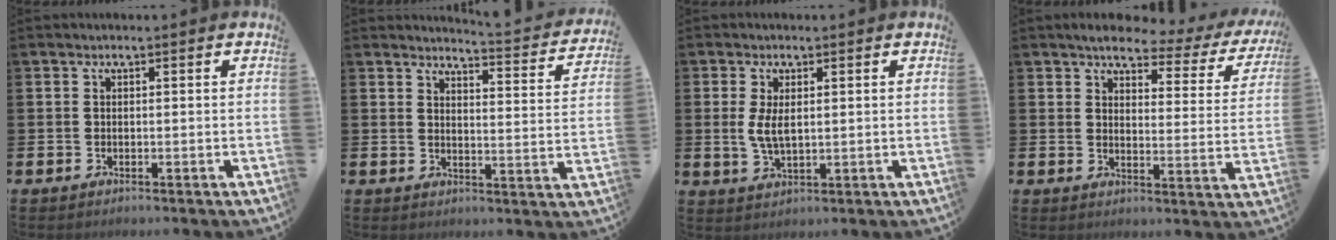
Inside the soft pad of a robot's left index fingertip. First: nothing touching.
{"total": 3.8, "force": [3.7, -0.1, 0.6], "torque": [-0.010, -0.041, 0.057]}
{"total": 3.9, "force": [0.8, 1.7, 3.4], "torque": [-0.059, 0.001, 0.012]}
{"total": 4.4, "force": [3.6, 1.8, 1.9], "torque": [-0.040, -0.024, 0.050]}